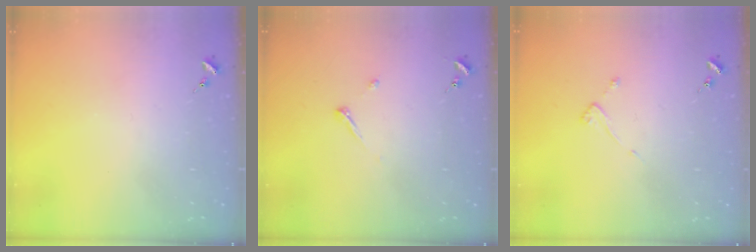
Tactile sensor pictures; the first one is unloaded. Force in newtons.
{"total": 4.5, "press": 4.5, "slide": 0.4}
{"total": 3.6, "press": 3.6, "slide": 0.4}